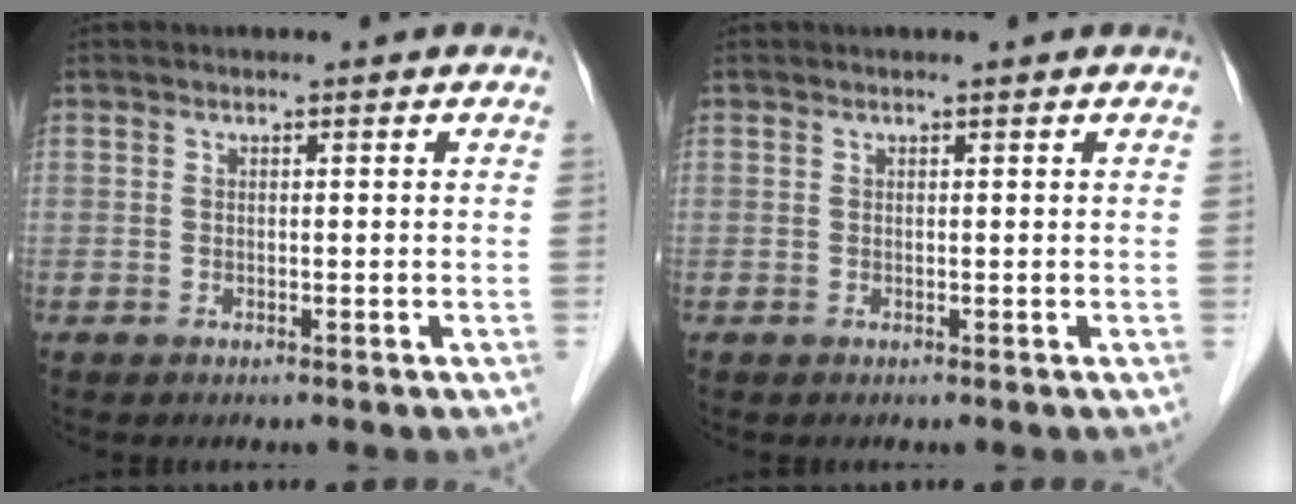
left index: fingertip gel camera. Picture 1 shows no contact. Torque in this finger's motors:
{"motor_torque": [-0.25, -1.31, -0.03, 0.01]}